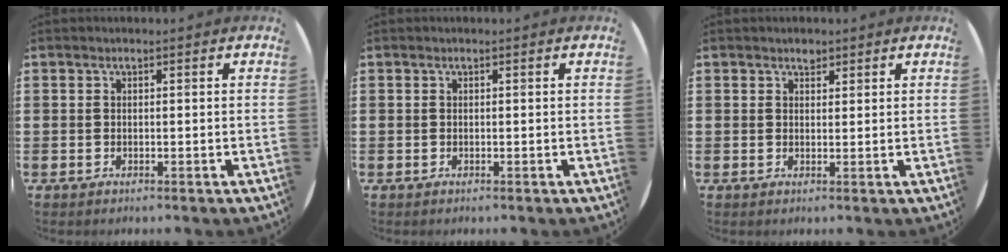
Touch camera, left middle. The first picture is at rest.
{"total": 0.0}
{"total": 1.3, "force": [1.1, 0.6, 0.3], "torque": [0.009, -0.004, 0.017]}